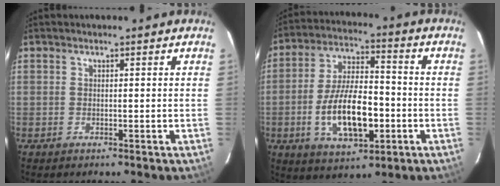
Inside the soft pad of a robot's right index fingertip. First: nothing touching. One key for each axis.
{"total": 14.8, "fx": -3.9, "fy": 6.5, "fz": 12.8, "tx": -0.248, "ty": 0.002, "tz": -0.059}